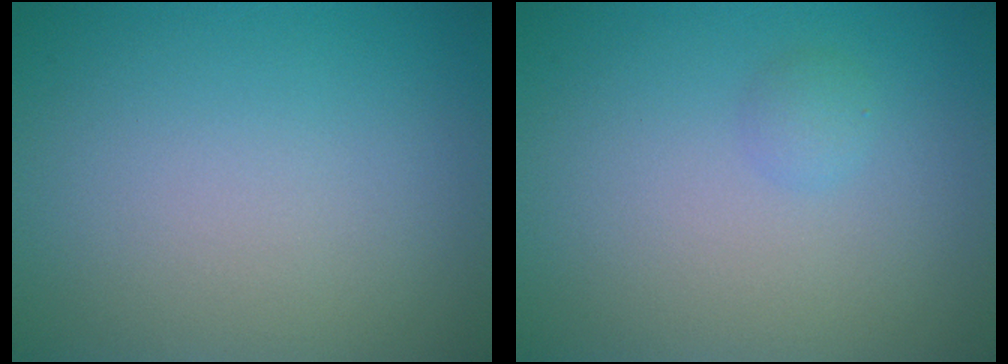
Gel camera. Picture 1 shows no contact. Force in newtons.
{"total": 0.9, "press": 0.9, "slide": 0.1}